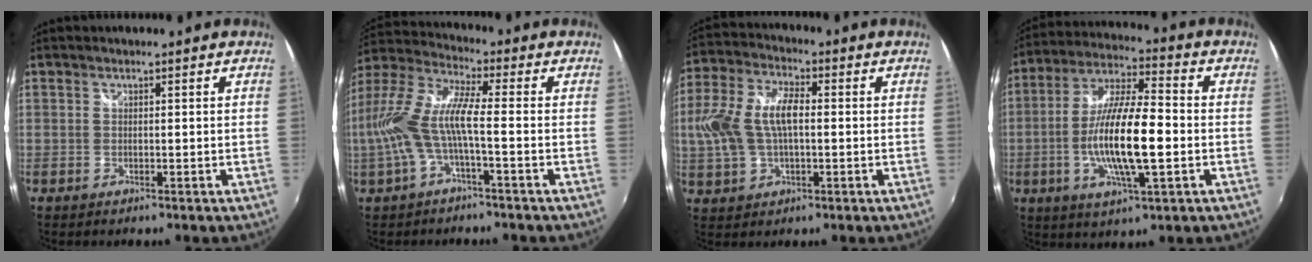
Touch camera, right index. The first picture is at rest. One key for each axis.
{"total": 12.4, "fx": -2.4, "fy": 2.3, "fz": 11.9, "tx": -0.237, "ty": 0.000, "tz": -0.045}
{"total": 12.3, "fx": 0.1, "fy": 6.6, "fz": 10.3, "tx": -0.223, "ty": 0.016, "tz": 0.002}
{"total": 15.9, "fx": -3.0, "fy": 3.5, "fz": 15.2, "tx": -0.296, "ty": -0.005, "tz": -0.058}